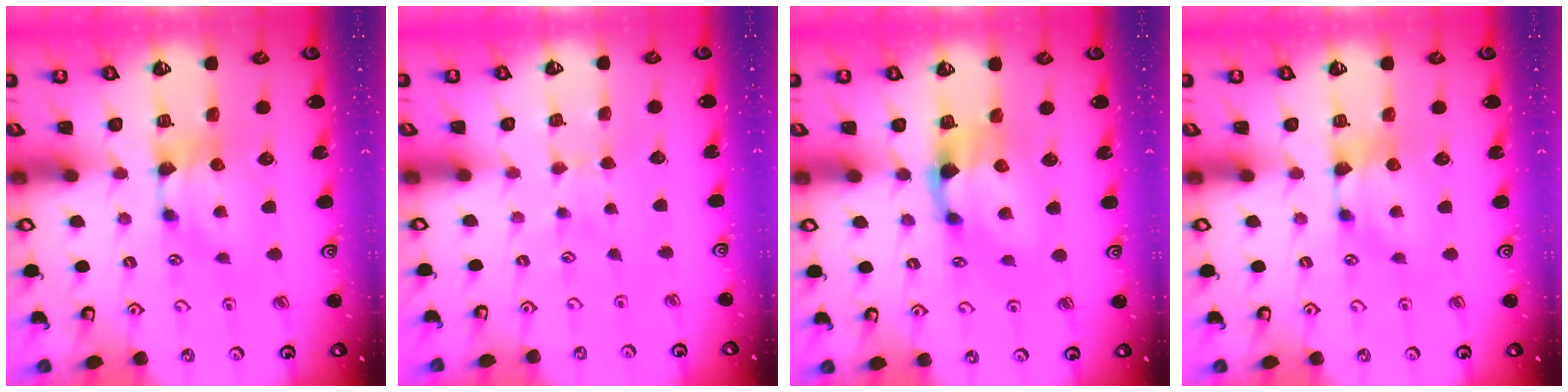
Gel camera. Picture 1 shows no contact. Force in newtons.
{"total": 2.9, "press": 2.9, "slide": 0.4}
{"total": 2.4, "press": 1.6, "slide": 1.7}
{"total": 0.0}